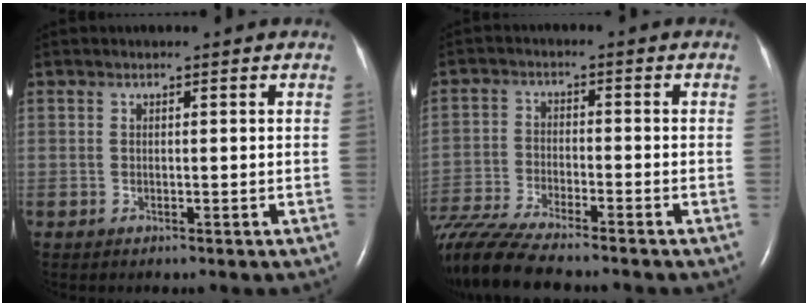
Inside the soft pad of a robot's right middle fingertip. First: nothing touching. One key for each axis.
{"total": 11.8, "fx": -10.3, "fy": 0.6, "fz": 5.7, "tx": -0.106, "ty": -0.027, "tz": -0.178}